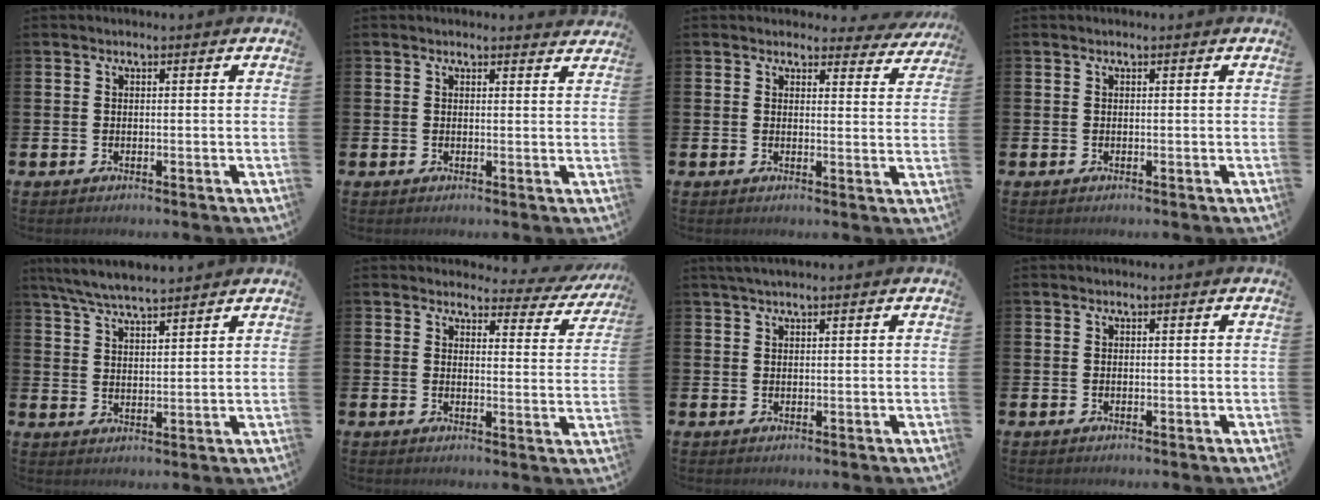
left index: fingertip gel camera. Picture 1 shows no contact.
{"total": 1.2, "force": [1.2, 0.2, 0.0], "torque": [0.008, -0.005, 0.021]}
{"total": 2.7, "force": [2.5, 1.1, 0.2], "torque": [0.006, -0.018, 0.039]}
{"total": 0.0}
{"total": 6.1, "force": [5.9, 0.4, 1.8], "torque": [-0.054, -0.021, 0.107]}
{"total": 2.7, "force": [2.3, 1.2, 0.4], "torque": [-0.011, -0.021, 0.033]}
{"total": 1.7, "force": [1.4, 0.2, 1.0], "torque": [-0.017, 0.003, 0.024]}
{"total": 0.0}